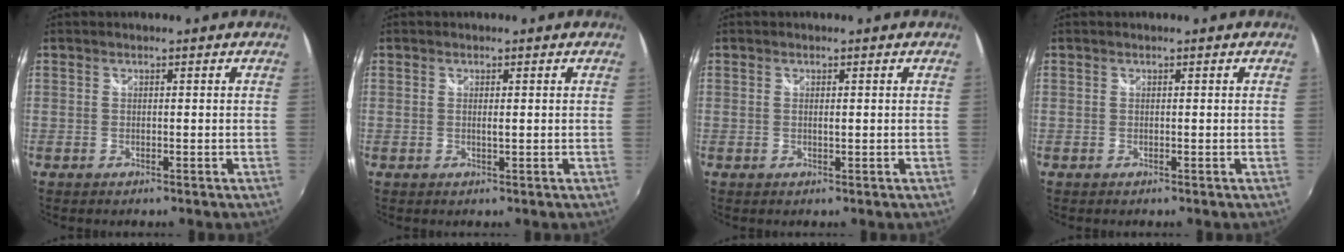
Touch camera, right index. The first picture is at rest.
{"total": 1.0, "force": [0.2, 0.0, 1.0], "torque": [-0.017, -0.001, 0.002]}
{"total": 0.9, "force": [0.1, 0.2, 0.8], "torque": [-0.014, 0.000, 0.002]}
{"total": 0.0}